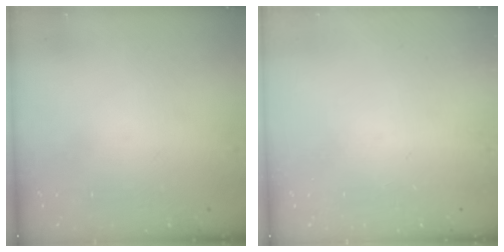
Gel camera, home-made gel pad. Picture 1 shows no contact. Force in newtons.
{"total": 0.0}